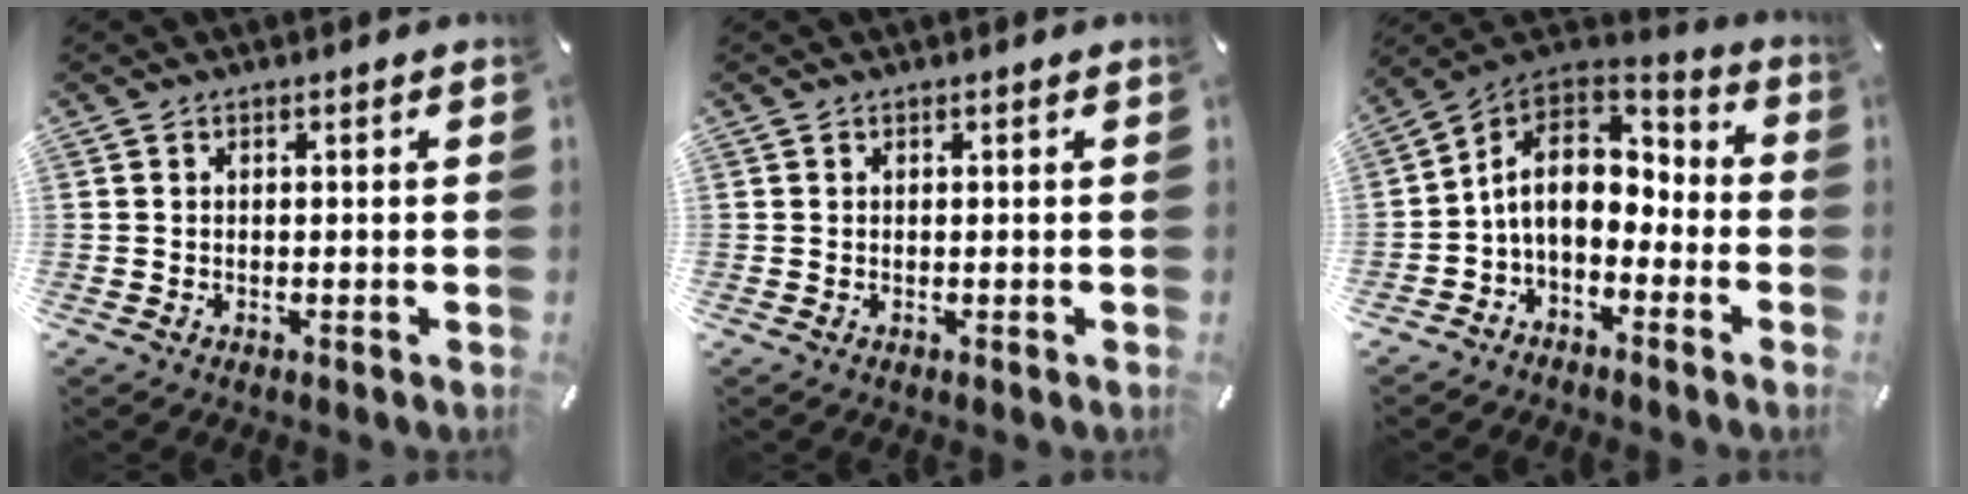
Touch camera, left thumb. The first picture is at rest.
{"total": 0.0}
{"total": 11.6, "force": [-1.1, 8.4, 7.8], "torque": [-0.156, 0.010, -0.020]}